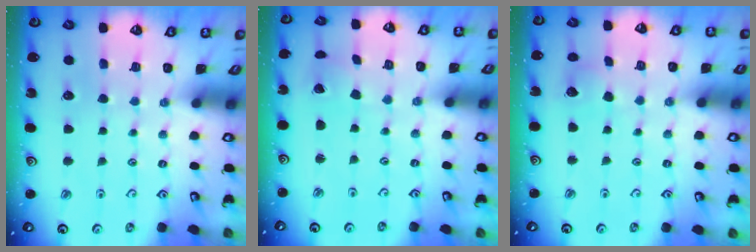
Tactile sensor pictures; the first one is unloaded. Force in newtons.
{"total": 0.7, "press": 0.7, "slide": 0.1}
{"total": 6.6, "press": 6.6, "slide": 0.8}